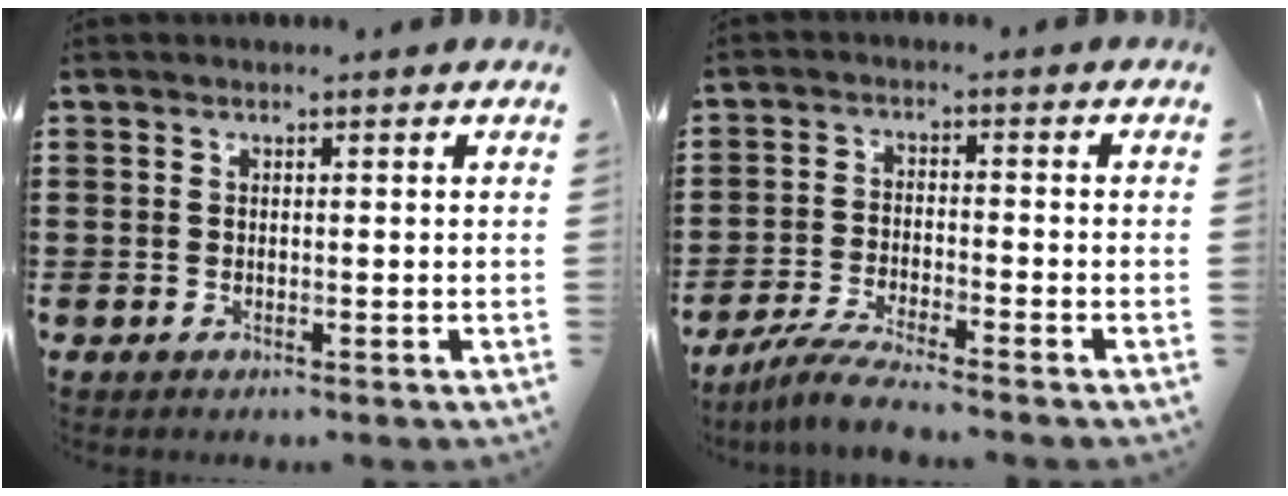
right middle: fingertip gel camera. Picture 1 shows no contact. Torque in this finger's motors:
{"motor_torque": [1.23, -0.91, 0.09, 0.02]}